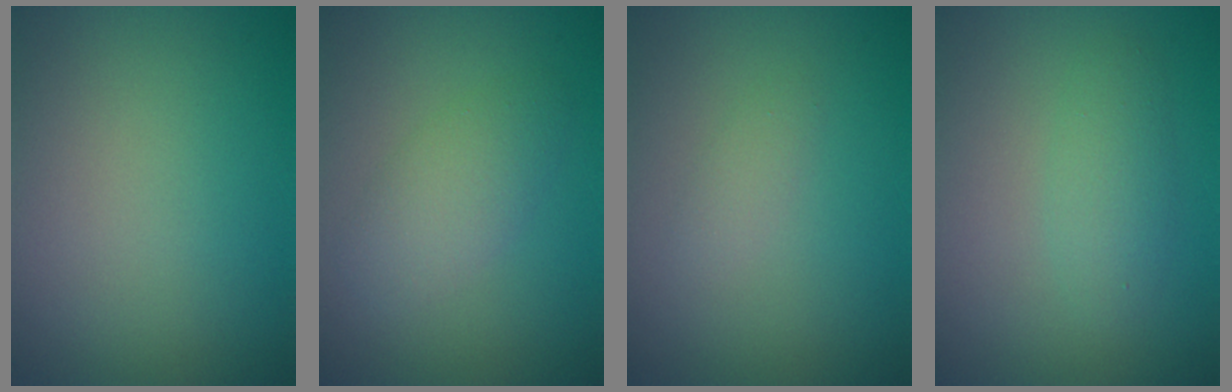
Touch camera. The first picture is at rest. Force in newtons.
{"total": 2.7, "press": 2.7, "slide": 0.1}
{"total": 1.0, "press": 1.0, "slide": 0.0}
{"total": 1.0, "press": 1.0, "slide": 0.0}